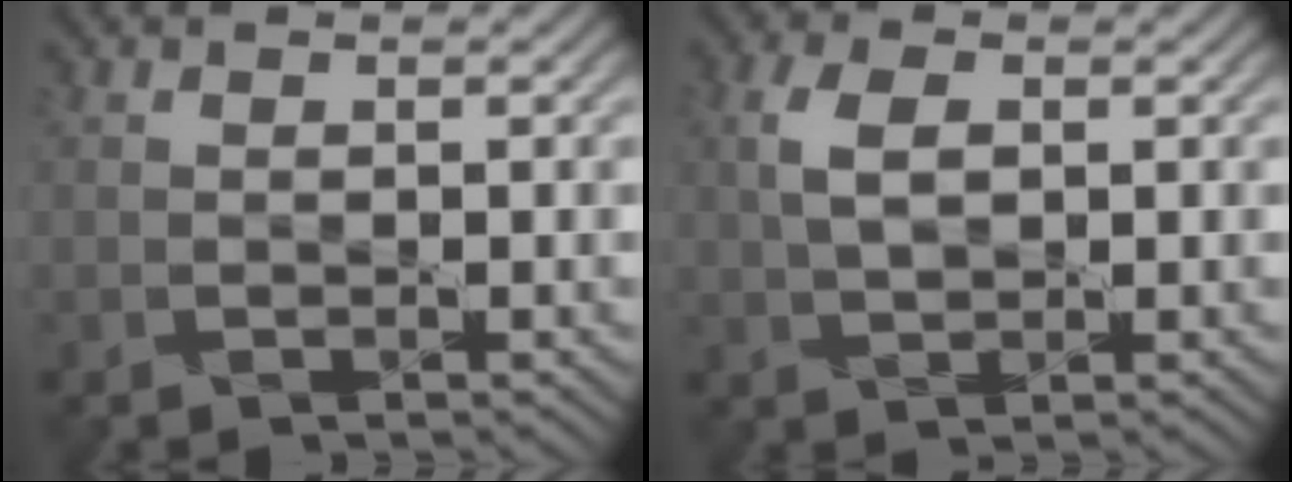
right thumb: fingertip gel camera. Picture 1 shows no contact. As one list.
[{"total": 3.7, "force": [1.1, 2.0, 3.0], "torque": [-0.075, 0.006, 0.018]}]